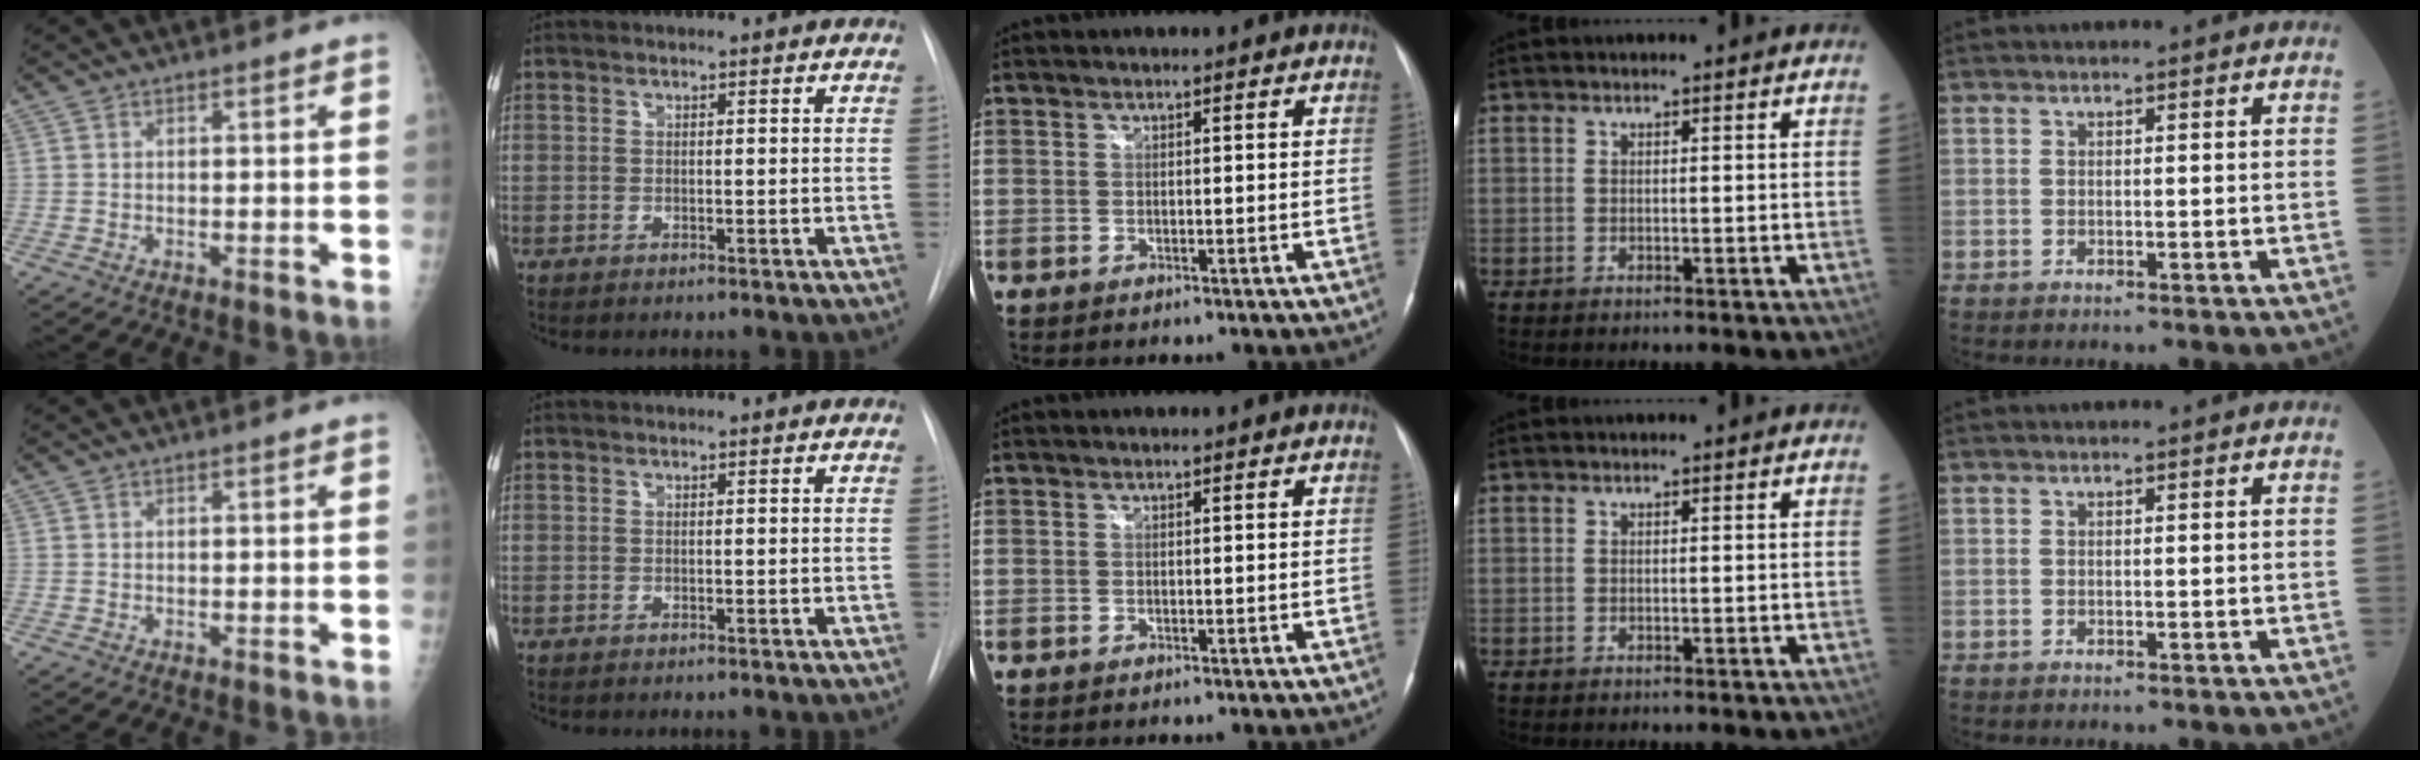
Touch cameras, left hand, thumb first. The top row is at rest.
{}